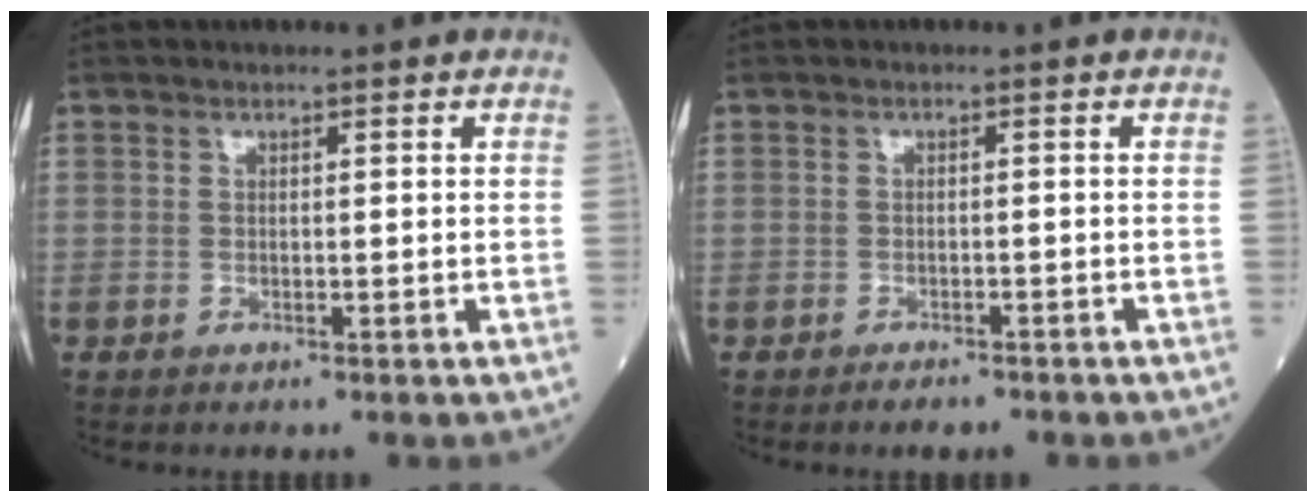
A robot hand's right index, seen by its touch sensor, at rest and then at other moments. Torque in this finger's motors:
{"motor_torque": [0.01, -0.09, -0.07, -0.01]}